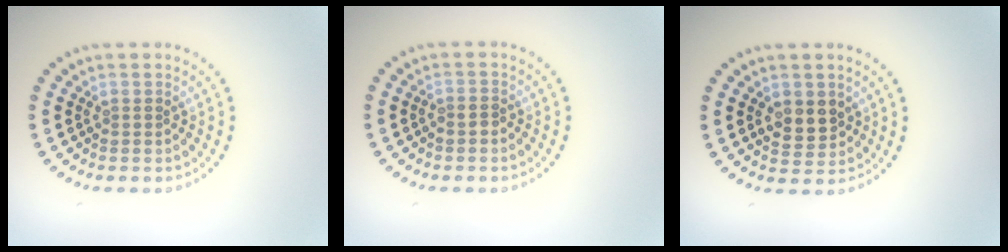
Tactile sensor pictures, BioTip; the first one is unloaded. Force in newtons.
{"total": 0.9, "press": 0.6, "slide": 0.6}
{"total": 2.6, "press": 2.5, "slide": 0.6}